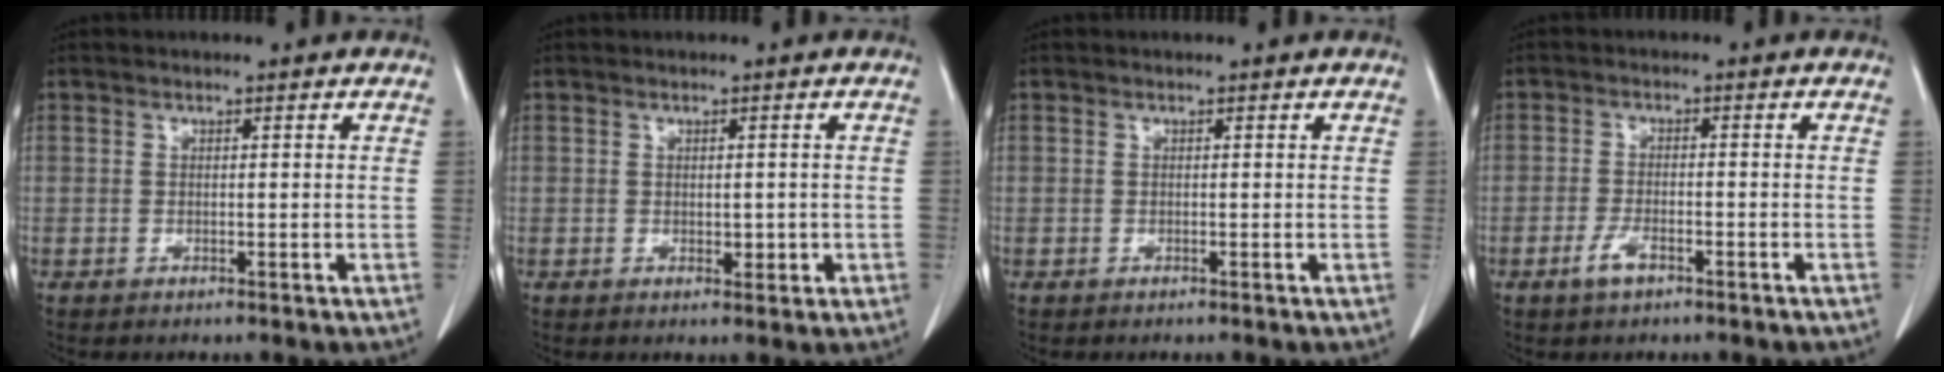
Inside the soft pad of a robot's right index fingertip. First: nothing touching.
{"total": 1.8, "force": [-0.2, 1.1, 1.4], "torque": [-0.014, -0.001, 0.002]}
{"total": 0.0}
{"total": 3.1, "force": [-1.9, 1.1, 2.2], "torque": [-0.048, 0.003, -0.034]}